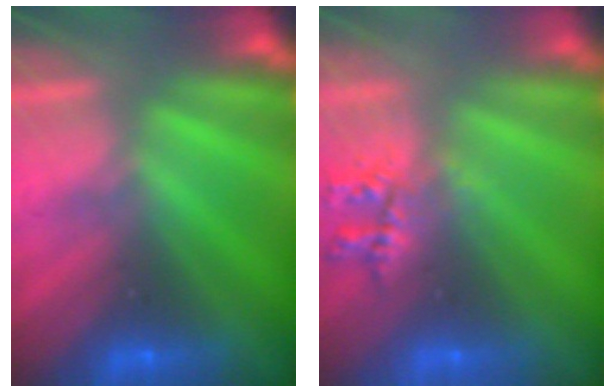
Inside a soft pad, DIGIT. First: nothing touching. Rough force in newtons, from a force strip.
{"total": 2.2}